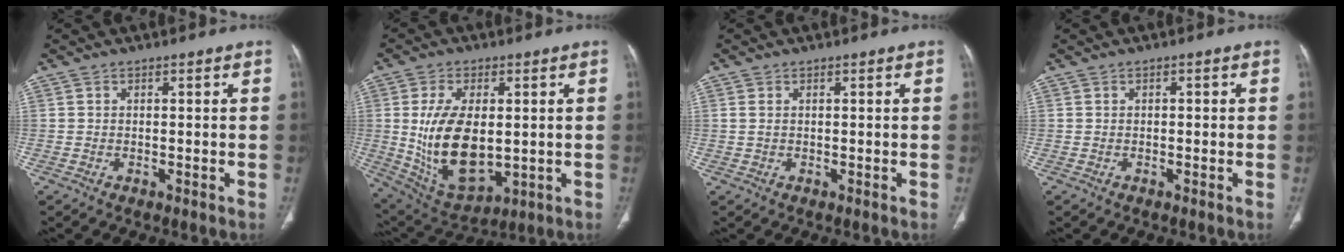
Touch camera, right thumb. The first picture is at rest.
{"total": 16.5, "force": [0.2, 9.1, 13.8], "torque": [-0.246, -0.013, 0.027]}
{"total": 1.0, "force": [0.3, 0.6, 0.8], "torque": [-0.026, 0.007, 0.011]}
{"total": 0.6, "force": [0.0, 0.3, 0.5], "torque": [-0.011, 0.003, 0.003]}